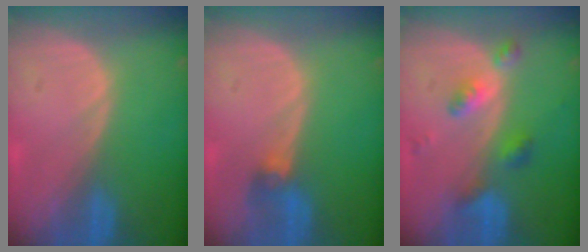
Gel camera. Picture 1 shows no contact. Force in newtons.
{"total": 2.8, "press": 2.6, "slide": 1.0}
{"total": 5.5, "press": 4.8, "slide": 2.8}